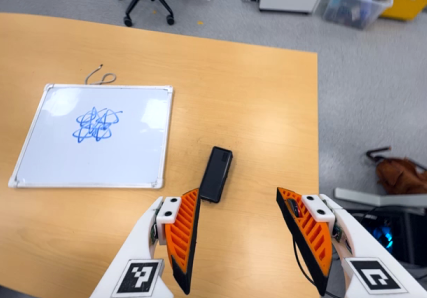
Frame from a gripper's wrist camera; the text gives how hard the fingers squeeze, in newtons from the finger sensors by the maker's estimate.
{"total": 0.0}